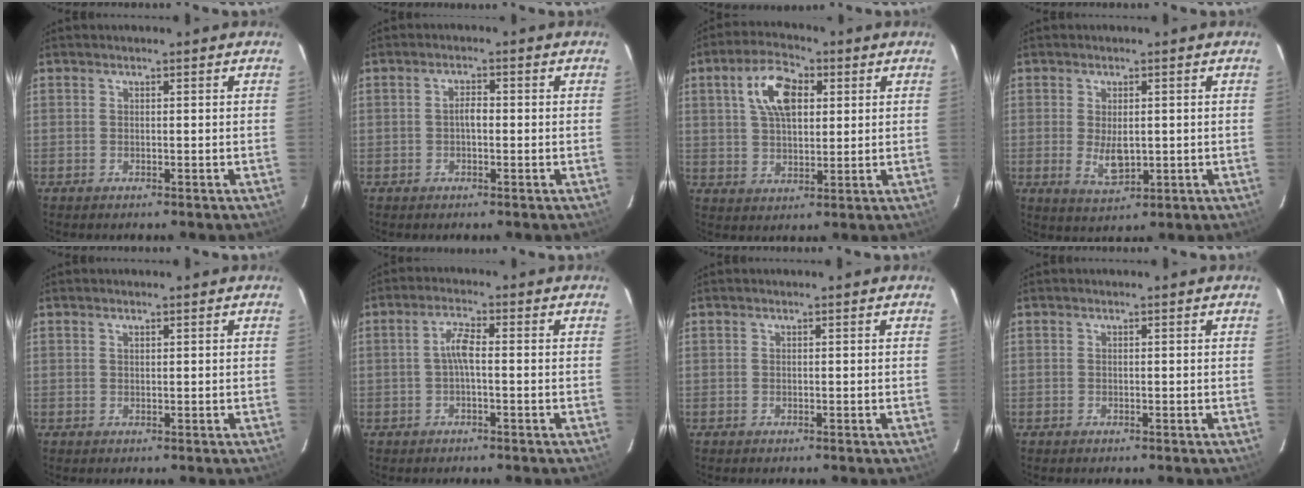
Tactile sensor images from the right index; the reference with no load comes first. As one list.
[{"total": 2.0, "force": [-0.3, 1.0, 1.7], "torque": [-0.032, 0.009, -0.007]}, {"total": 9.9, "force": [3.3, 5.3, 7.7], "torque": [-0.147, 0.024, 0.060]}, {"total": 5.1, "force": [-0.3, 2.8, 4.3], "torque": [-0.077, -0.012, 0.003]}, {"total": 0.5, "force": [0.4, 0.2, 0.3], "torque": [-0.004, 0.001, 0.008]}, {"total": 3.3, "force": [-0.5, 0.7, 3.2], "torque": [-0.066, 0.010, -0.009]}, {"total": 0.0}, {"total": 0.0}]